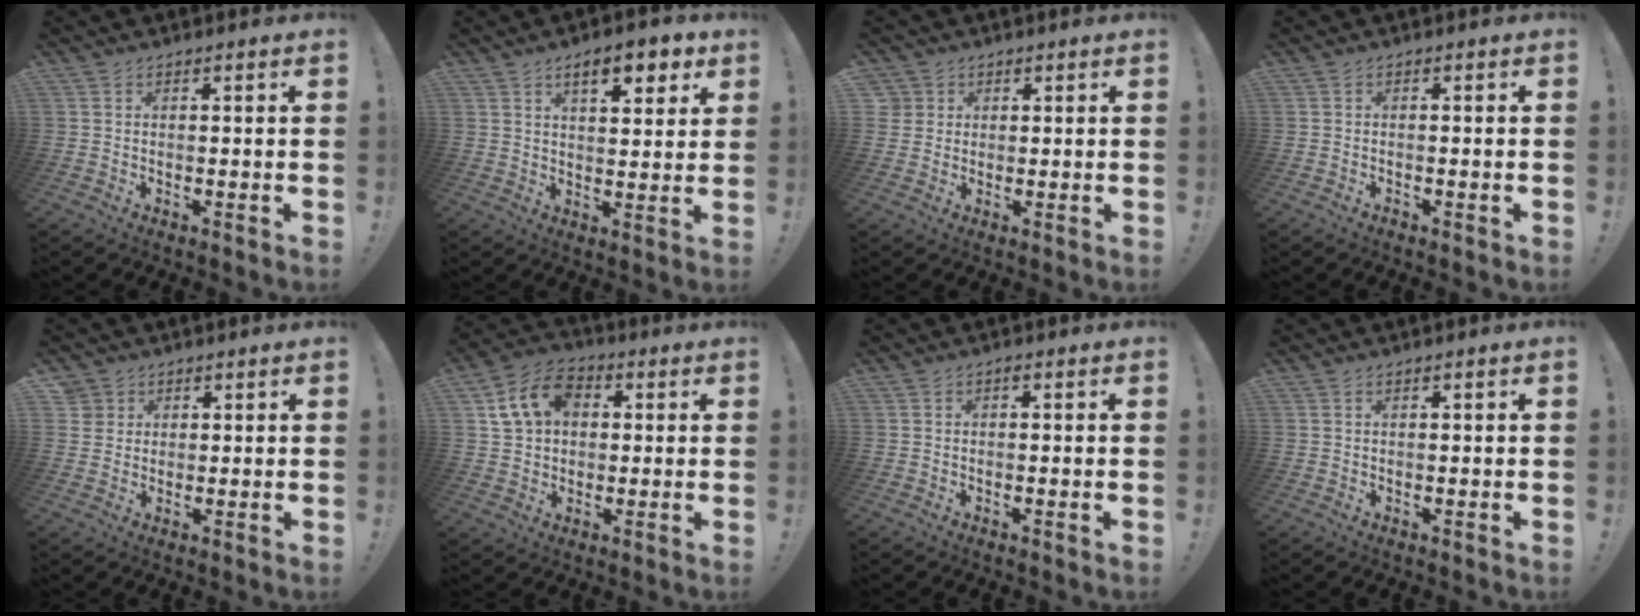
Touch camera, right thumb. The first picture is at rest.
{"total": 9.1, "force": [5.2, 3.3, 6.8], "torque": [-0.082, -0.022, 0.083]}
{"total": 2.9, "force": [1.1, 2.7, 0.3], "torque": [0.000, -0.005, 0.020]}
{"total": 1.0, "force": [-0.7, -0.3, 0.6], "torque": [-0.012, 0.000, -0.012]}
{"total": 3.2, "force": [1.7, 2.7, 0.4], "torque": [-0.012, -0.003, 0.033]}
{"total": 12.5, "force": [3.8, 9.5, 7.2], "torque": [-0.118, 0.010, 0.079]}
{"total": 0.8, "force": [-0.1, -0.2, 0.8], "torque": [-0.018, 0.002, -0.002]}
{"total": 0.6, "force": [0.3, -0.2, 0.6], "torque": [-0.012, 0.000, 0.005]}